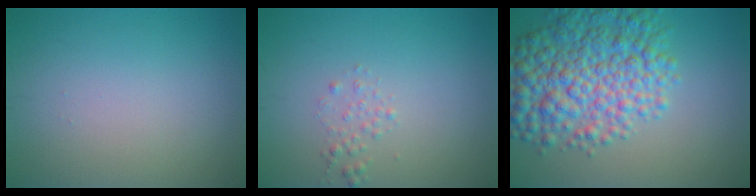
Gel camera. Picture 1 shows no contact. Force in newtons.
{"total": 0.9, "press": 0.9, "slide": 0.1}
{"total": 8.7, "press": 8.7, "slide": 0.3}